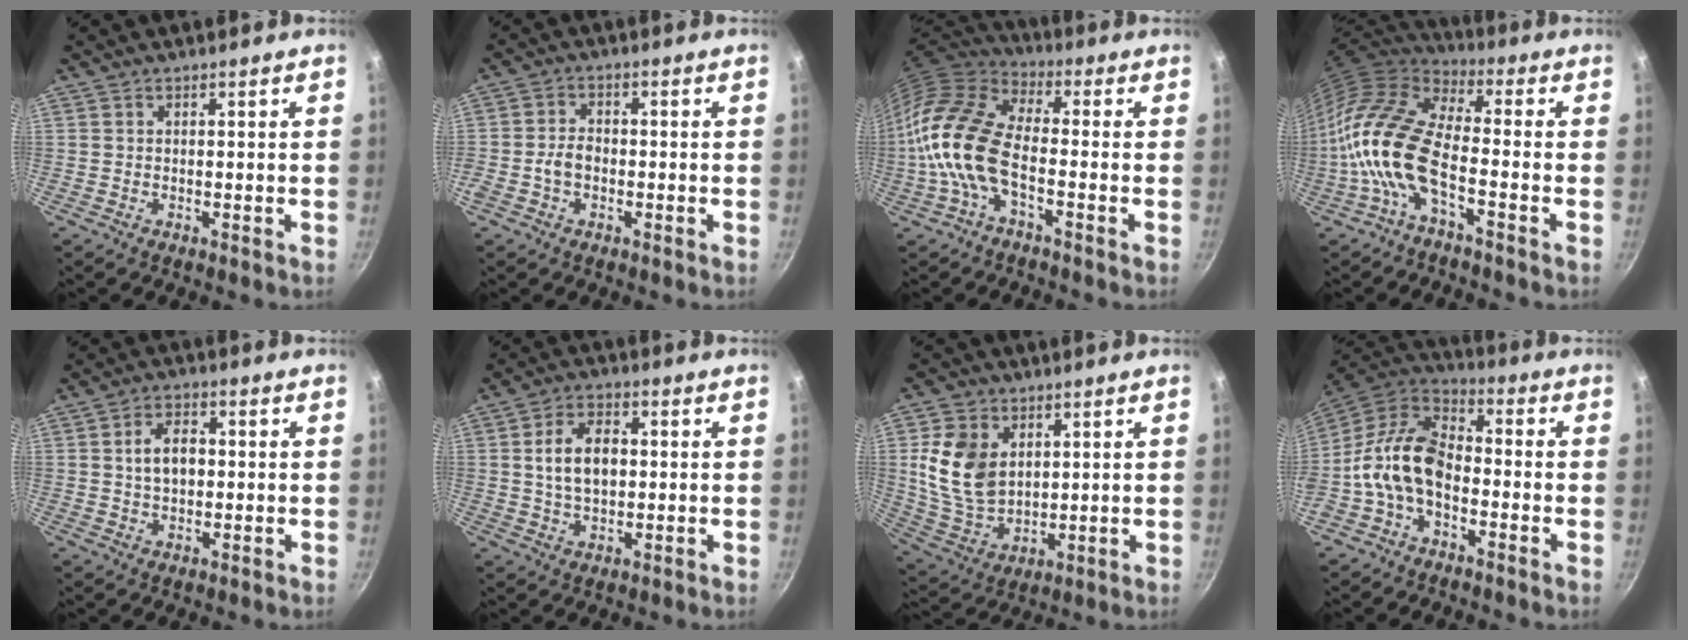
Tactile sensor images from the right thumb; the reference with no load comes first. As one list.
[{"total": 3.7, "force": [-1.2, 2.7, 2.3], "torque": [-0.037, 0.018, -0.027]}, {"total": 14.1, "force": [-3.5, 7.1, 11.7], "torque": [-0.228, 0.032, -0.087]}, {"total": 15.4, "force": [-4.7, 6.7, 13.1], "torque": [-0.259, 0.039, -0.114]}, {"total": 6.1, "force": [0.4, 3.9, 4.6], "torque": [-0.060, 0.011, 0.005]}, {"total": 8.6, "force": [0.8, 5.4, 6.7], "torque": [-0.102, 0.011, 0.013]}, {"total": 13.2, "force": [3.1, 9.6, 8.6], "torque": [-0.143, -0.021, 0.074]}, {"total": 13.2, "force": [-3.3, 8.2, 9.8], "torque": [-0.172, 0.047, -0.082]}]